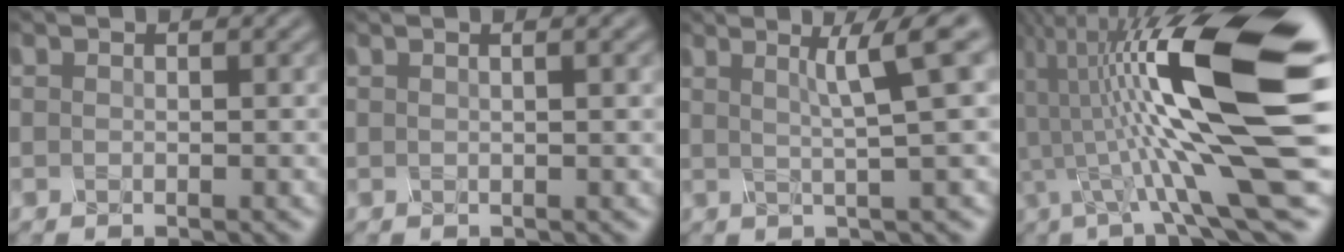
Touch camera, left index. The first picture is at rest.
{"total": 4.0, "force": [1.8, 1.8, 3.1], "torque": [-0.022, 0.033, 0.011]}
{"total": 4.5, "force": [1.6, -0.3, 4.2], "torque": [-0.065, 0.014, 0.044]}
{"total": 13.6, "force": [-1.0, 1.7, 13.4], "torque": [-0.228, 0.021, -0.005]}